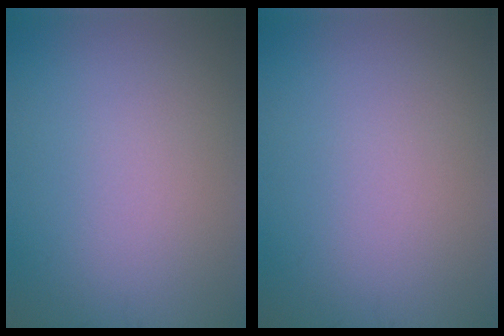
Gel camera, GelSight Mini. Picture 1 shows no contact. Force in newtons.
{"total": 0.0}